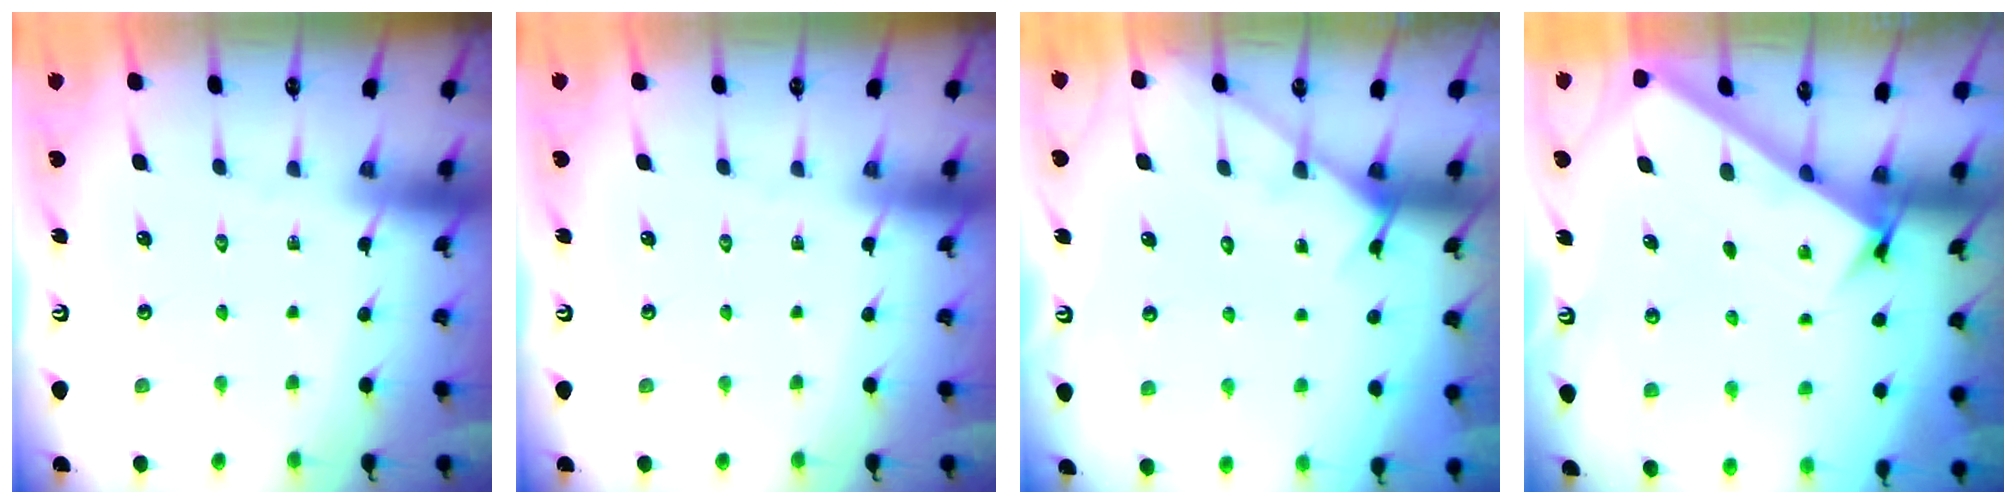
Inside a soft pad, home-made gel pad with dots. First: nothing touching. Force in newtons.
{"total": 0.0}
{"total": 7.0, "press": 7.0, "slide": 0.4}
{"total": 2.9, "press": 2.9, "slide": 0.2}